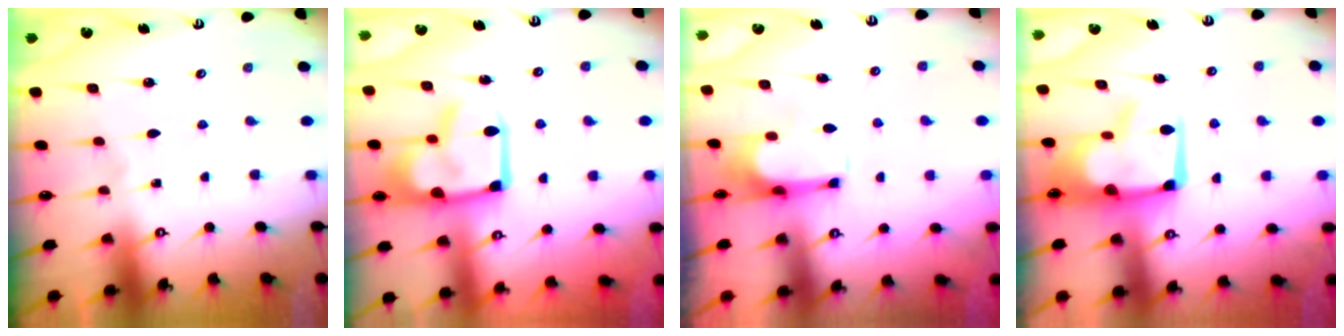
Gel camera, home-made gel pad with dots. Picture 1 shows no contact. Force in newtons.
{"total": 11.5, "press": 11.4, "slide": 1.5}
{"total": 0.8, "press": 0.1, "slide": 0.8}
{"total": 12.8, "press": 12.8, "slide": 1.0}